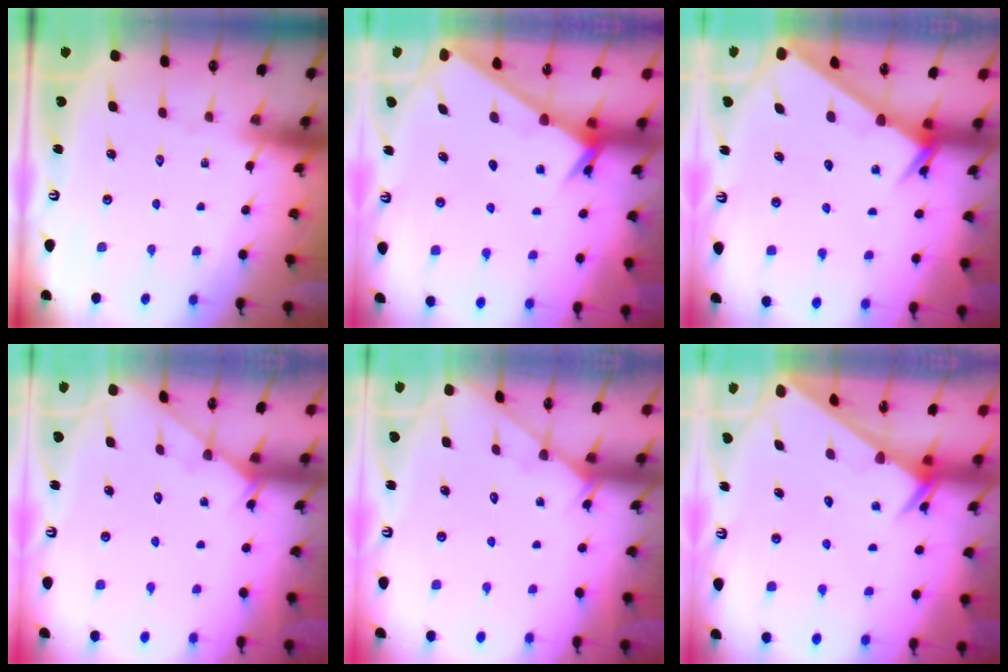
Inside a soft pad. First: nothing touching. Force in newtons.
{"total": 2.3, "press": 2.3, "slide": 0.2}
{"total": 2.5, "press": 2.5, "slide": 0.2}
{"total": 4.0, "press": 3.9, "slide": 0.5}
{"total": 4.0, "press": 3.9, "slide": 0.5}
{"total": 2.3, "press": 2.3, "slide": 0.1}